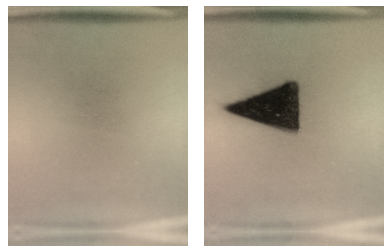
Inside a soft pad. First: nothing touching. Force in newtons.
{"total": 15.2}